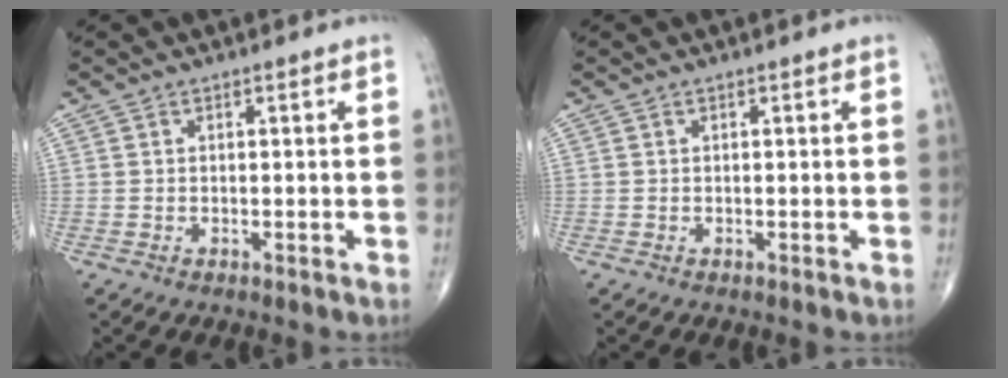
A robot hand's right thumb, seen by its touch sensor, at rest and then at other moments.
{"total": 0.0}